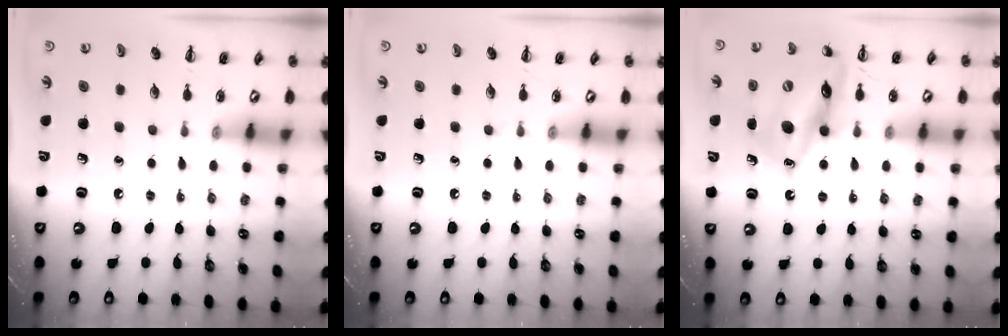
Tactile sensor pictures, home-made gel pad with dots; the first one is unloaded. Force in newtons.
{"total": 0.0}
{"total": 16.1, "press": 15.9, "slide": 2.8}